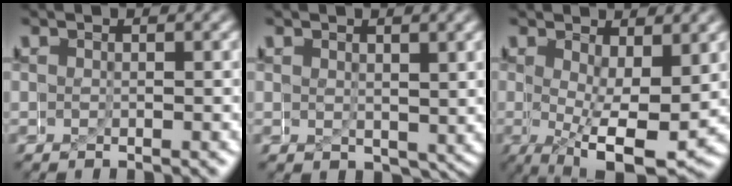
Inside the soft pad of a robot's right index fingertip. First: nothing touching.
{"total": 1.4, "force": [0.4, 1.1, 0.8], "torque": [-0.017, -0.012, 0.015]}
{"total": 6.0, "force": [-2.2, 2.0, 5.2], "torque": [-0.071, -0.032, -0.020]}